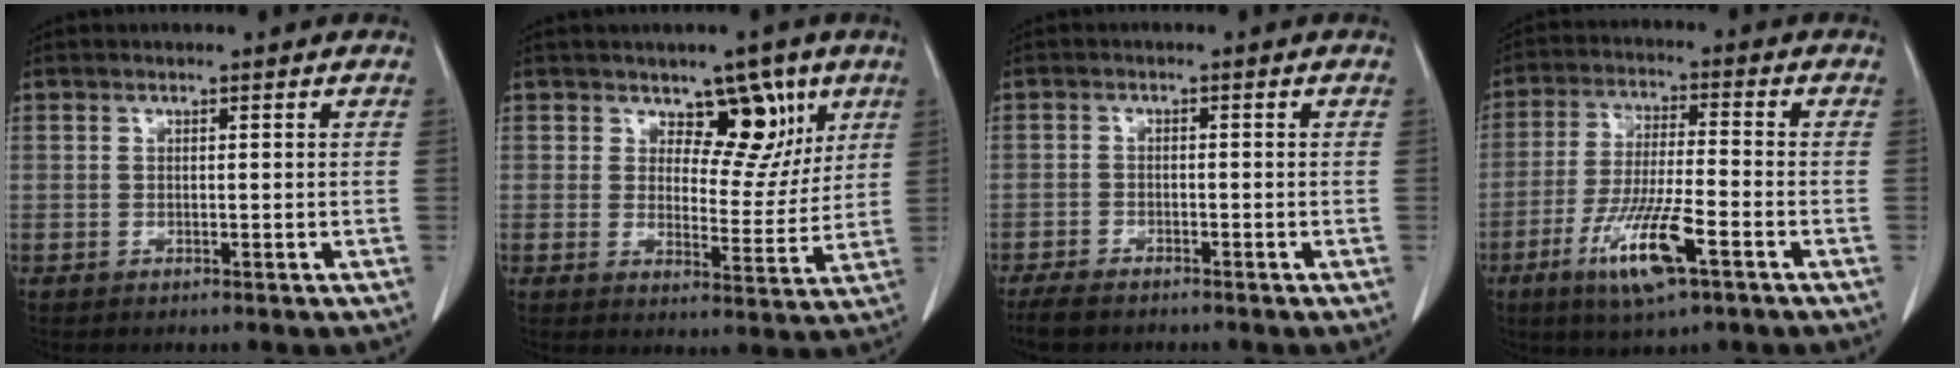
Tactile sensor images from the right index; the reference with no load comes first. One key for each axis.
{"total": 7.8, "fx": 4.2, "fy": 4.4, "fz": 4.9, "tx": -0.048, "ty": -0.002, "tz": 0.062}
{"total": 4.1, "fx": -3.4, "fy": 1.1, "fz": 1.9, "tx": -0.035, "ty": -0.008, "tz": -0.062}
{"total": 11.2, "fx": -5.4, "fy": 1.3, "fz": 9.7, "tx": -0.190, "ty": -0.021, "tz": -0.099}